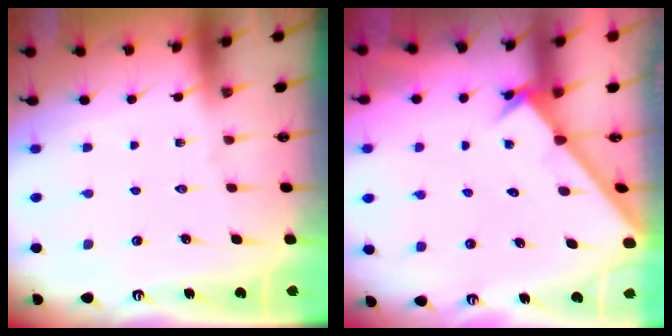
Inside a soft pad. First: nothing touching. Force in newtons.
{"total": 2.1, "press": 2.1, "slide": 0.2}